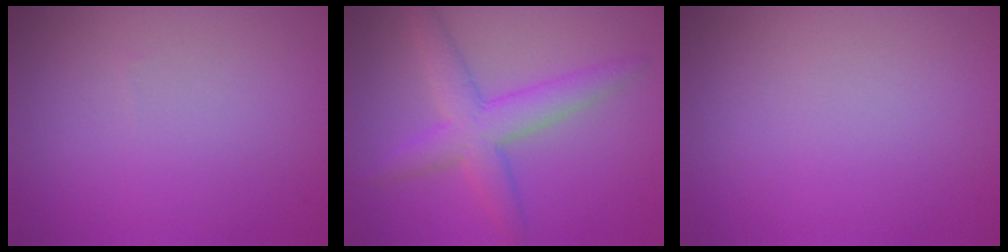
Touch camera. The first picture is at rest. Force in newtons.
{"total": 4.7, "press": 4.7, "slide": 0.1}
{"total": 0.0}